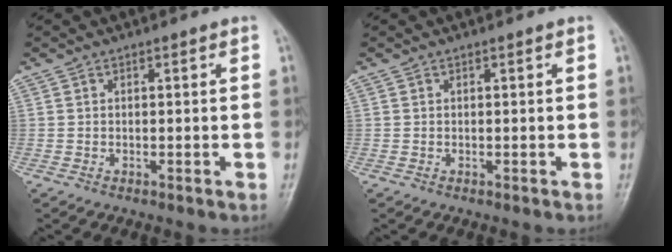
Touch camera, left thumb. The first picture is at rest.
{"total": 0.0}